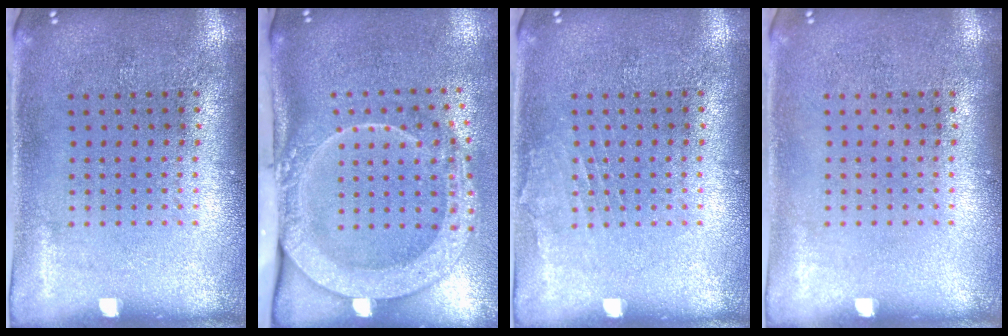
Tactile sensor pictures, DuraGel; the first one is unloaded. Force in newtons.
{"total": 2.8, "press": 2.0, "slide": 1.9}
{"total": 0.7, "press": 0.7, "slide": 0.1}
{"total": 0.0}